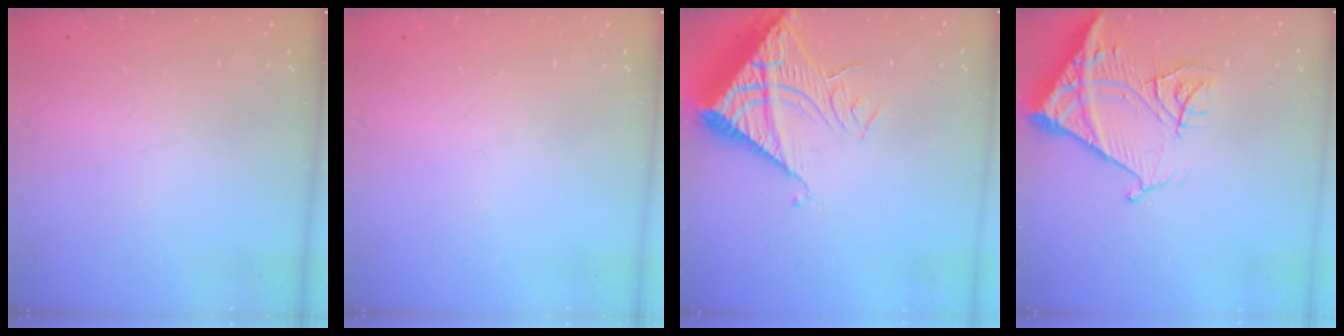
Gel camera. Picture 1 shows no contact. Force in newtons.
{"total": 0.0}
{"total": 16.2, "press": 16.1, "slide": 2.1}
{"total": 15.3, "press": 15.2, "slide": 1.7}